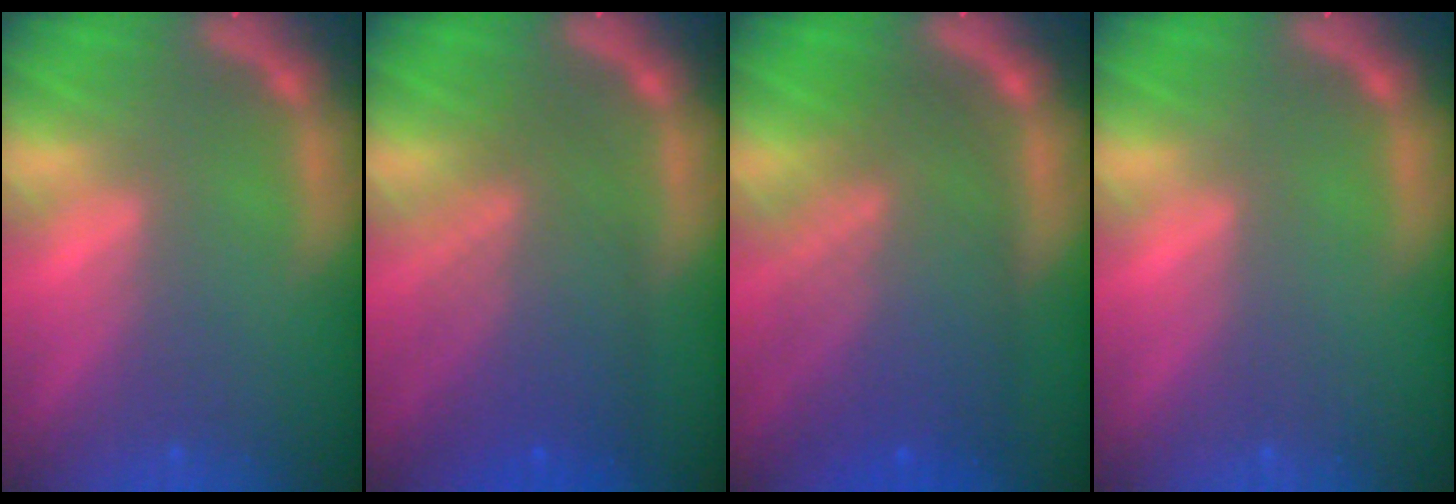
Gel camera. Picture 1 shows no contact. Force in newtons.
{"total": 7.5}
{"total": 9.5}
{"total": 0.0}